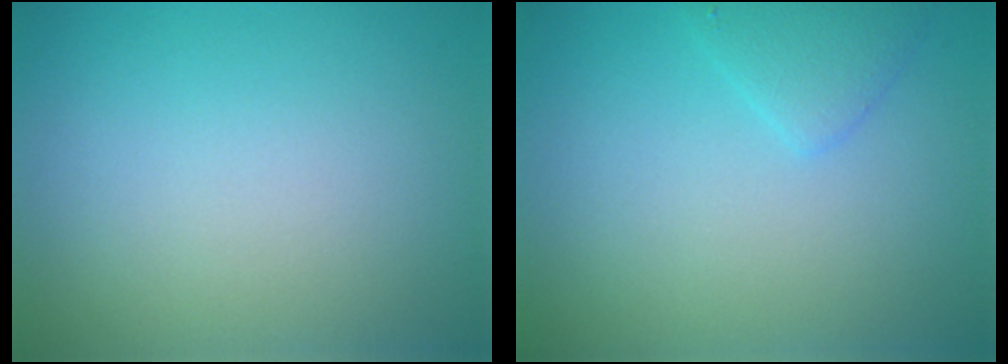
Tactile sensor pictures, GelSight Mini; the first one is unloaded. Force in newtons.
{"total": 1.7, "press": 1.7, "slide": 0.1}